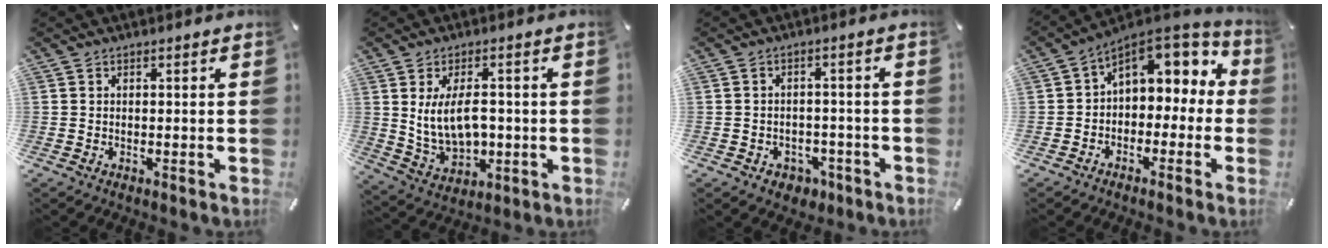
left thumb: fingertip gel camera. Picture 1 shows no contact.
{"total": 11.0, "force": [0.8, 6.9, 8.6], "torque": [-0.158, -0.001, 0.015]}
{"total": 4.4, "force": [-2.0, 3.6, 1.6], "torque": [-0.025, 0.013, -0.033]}
{"total": 7.9, "force": [3.4, 6.0, 3.9], "torque": [-0.059, -0.025, 0.063]}